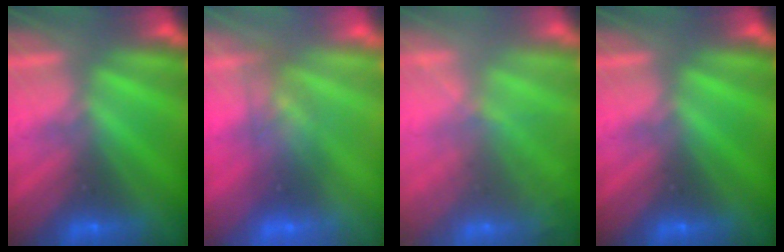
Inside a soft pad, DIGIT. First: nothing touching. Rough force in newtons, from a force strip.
{"total": 2.8}
{"total": 7.8}
{"total": 0.0}